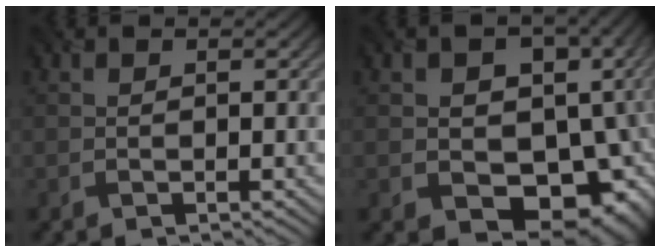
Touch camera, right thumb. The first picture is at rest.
{"total": 13.0, "force": [-1.3, 10.1, 8.1], "torque": [-0.091, -0.014, -0.017]}